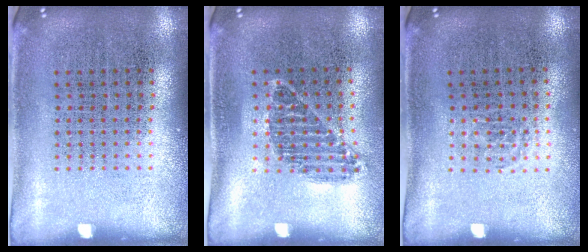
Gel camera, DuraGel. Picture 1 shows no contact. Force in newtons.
{"total": 1.0, "press": 0.8, "slide": 0.5}
{"total": 0.5, "press": 0.4, "slide": 0.4}